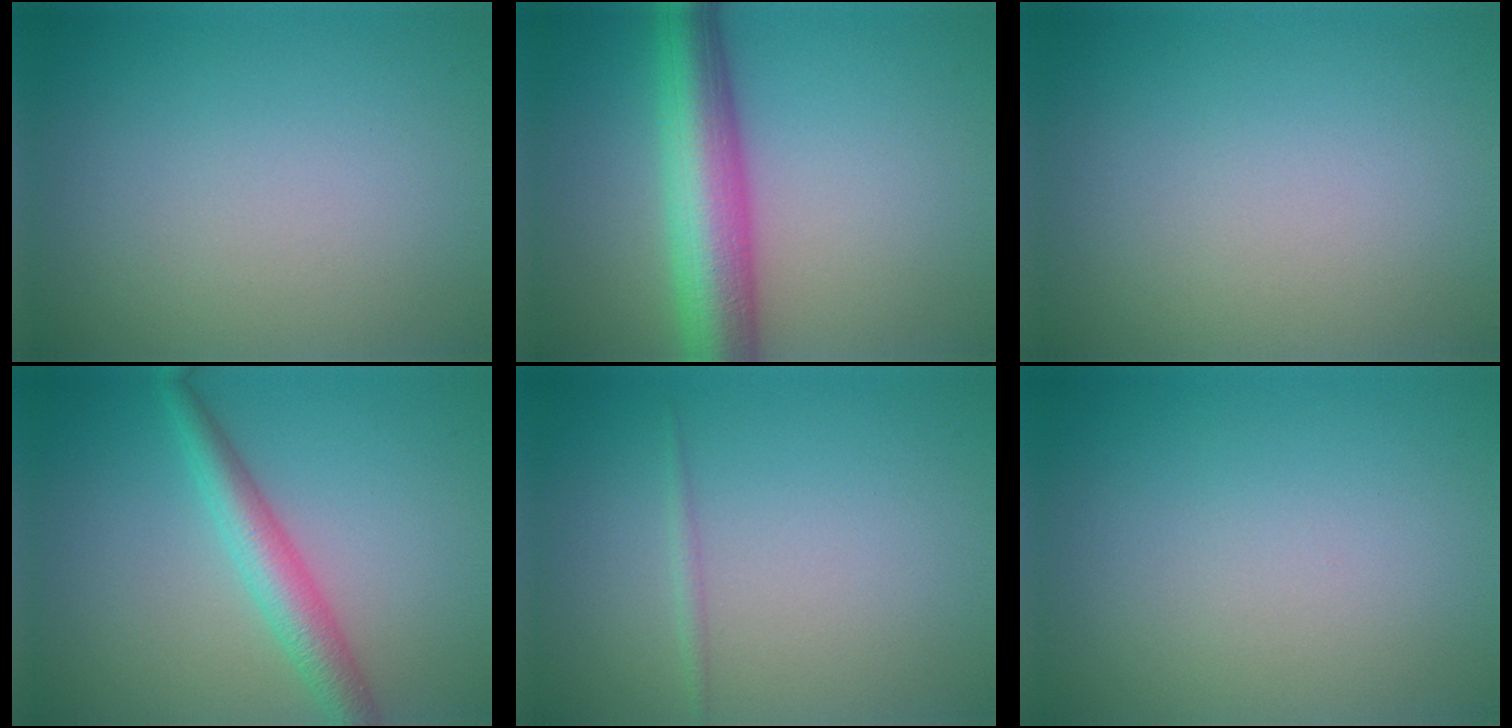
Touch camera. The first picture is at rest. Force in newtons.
{"total": 8.1, "press": 8.1, "slide": 0.3}
{"total": 0.0}
{"total": 3.6, "press": 3.6, "slide": 0.1}
{"total": 0.7, "press": 0.7, "slide": 0.1}
{"total": 0.0}